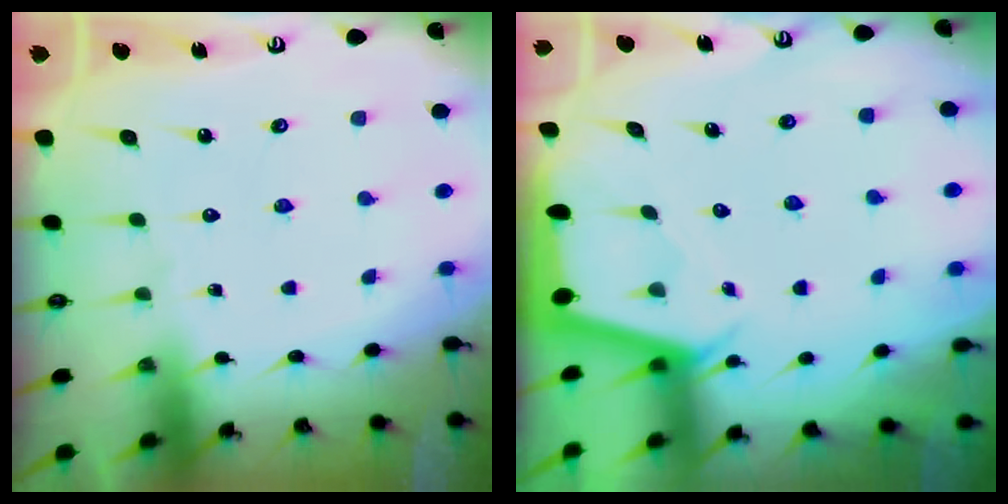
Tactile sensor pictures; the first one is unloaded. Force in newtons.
{"total": 2.2, "press": 2.2, "slide": 0.3}